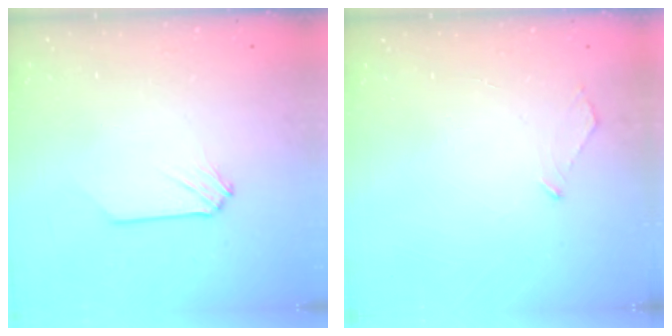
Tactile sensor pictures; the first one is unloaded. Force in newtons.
{"total": 2.6, "press": 2.6, "slide": 0.3}